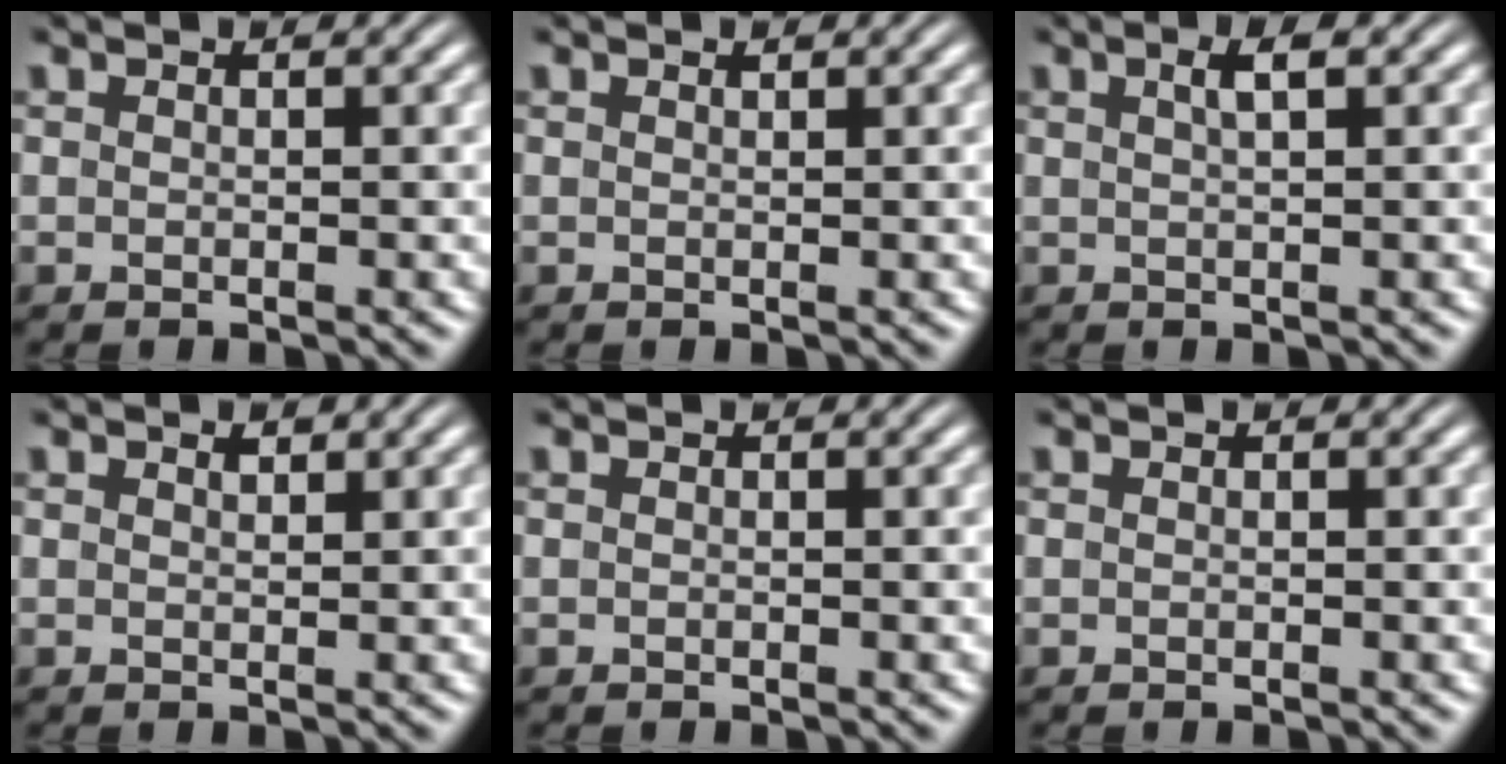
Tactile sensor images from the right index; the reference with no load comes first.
{"total": 0.0}
{"total": 1.7, "force": [0.6, 0.1, 1.6], "torque": [-0.023, 0.004, 0.012]}
{"total": 0.5, "force": [0.4, -0.1, 0.3], "torque": [-0.001, -0.006, 0.012]}
{"total": 0.0}
{"total": 0.0}